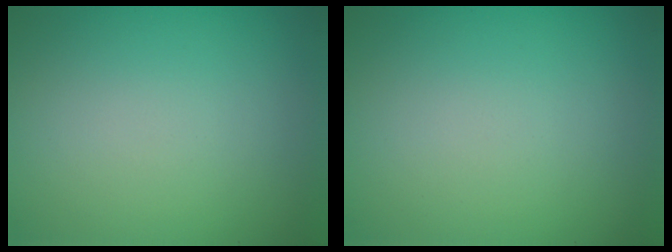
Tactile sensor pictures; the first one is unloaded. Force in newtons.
{"total": 0.0}